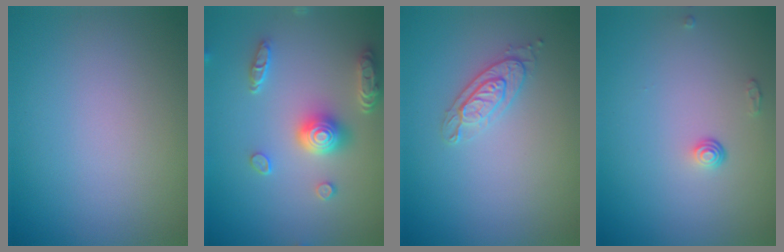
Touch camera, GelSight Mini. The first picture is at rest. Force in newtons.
{"total": 4.8, "press": 4.0, "slide": 2.7}
{"total": 2.1, "press": 2.1, "slide": 0.5}
{"total": 1.0, "press": 0.7, "slide": 0.8}